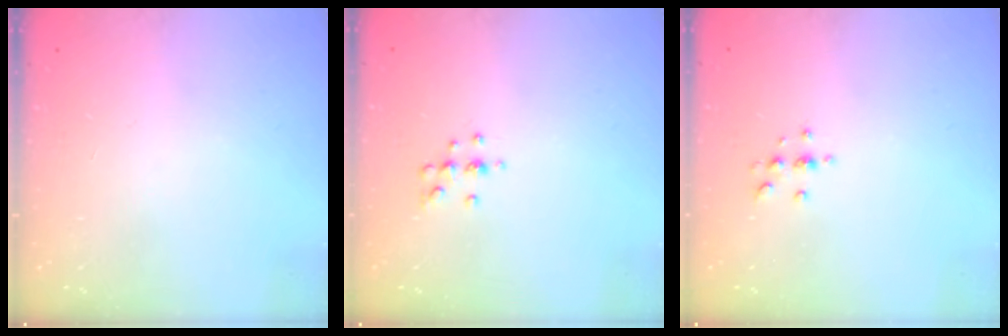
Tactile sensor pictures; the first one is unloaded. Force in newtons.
{"total": 5.5, "press": 5.2, "slide": 1.6}
{"total": 3.4, "press": 3.4, "slide": 0.4}